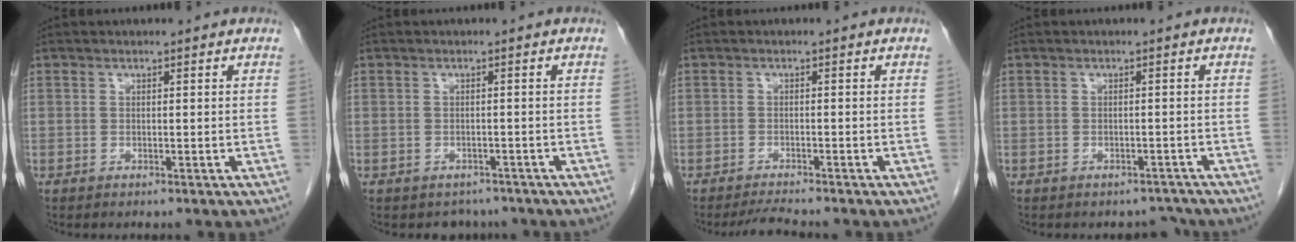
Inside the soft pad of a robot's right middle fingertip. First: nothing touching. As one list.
[{"total": 2.9, "force": [-2.4, 1.7, 0.0], "torque": [-0.002, 0.006, -0.032]}, {"total": 2.5, "force": [-2.4, -0.5, 0.6], "torque": [-0.017, -0.014, -0.042]}, {"total": 2.6, "force": [-2.3, 1.2, -0.3], "torque": [0.009, 0.006, -0.030]}]